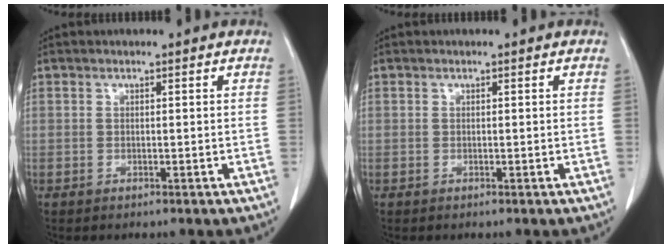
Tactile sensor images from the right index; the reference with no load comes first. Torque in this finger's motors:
{"motor_torque": [0.00, 0.00, 0.00, 0.00]}